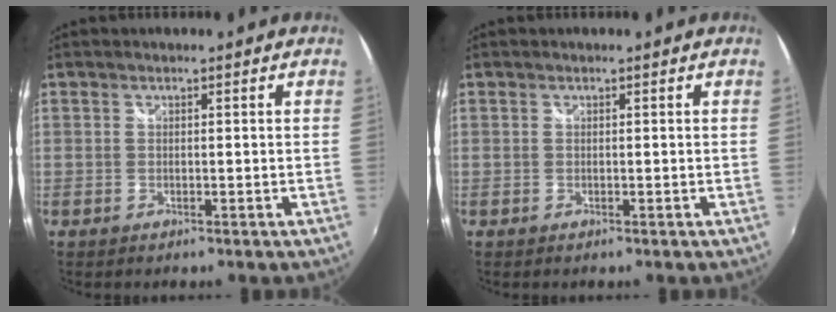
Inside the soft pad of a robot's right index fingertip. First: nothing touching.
{"total": 0.0}